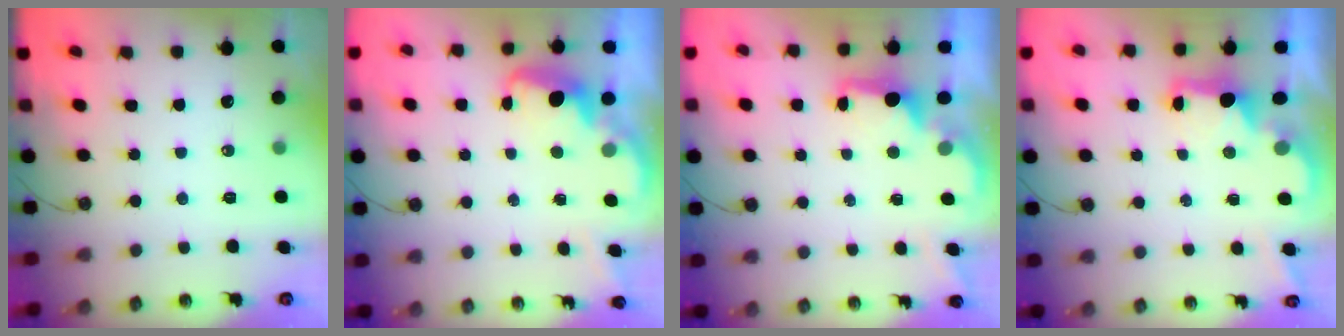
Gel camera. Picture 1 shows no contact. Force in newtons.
{"total": 2.9, "press": 2.8, "slide": 0.8}
{"total": 2.0, "press": 1.9, "slide": 0.8}
{"total": 2.2, "press": 2.1, "slide": 0.8}